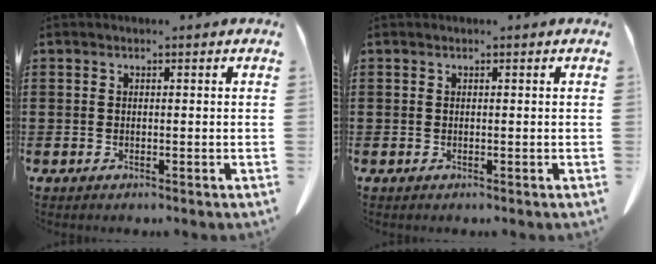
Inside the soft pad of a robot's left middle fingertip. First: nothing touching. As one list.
[{"total": 0.0}]